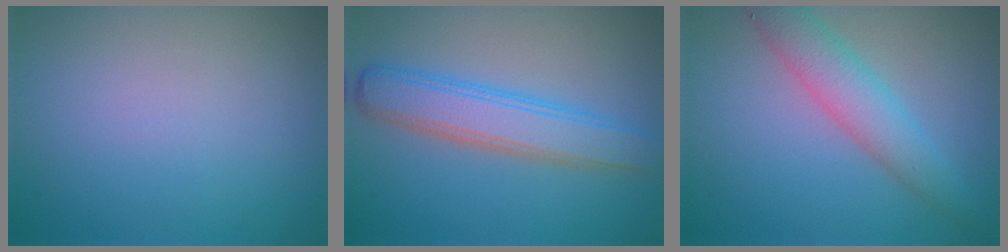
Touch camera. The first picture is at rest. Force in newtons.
{"total": 5.0, "press": 5.0, "slide": 0.2}
{"total": 4.2, "press": 4.2, "slide": 0.2}